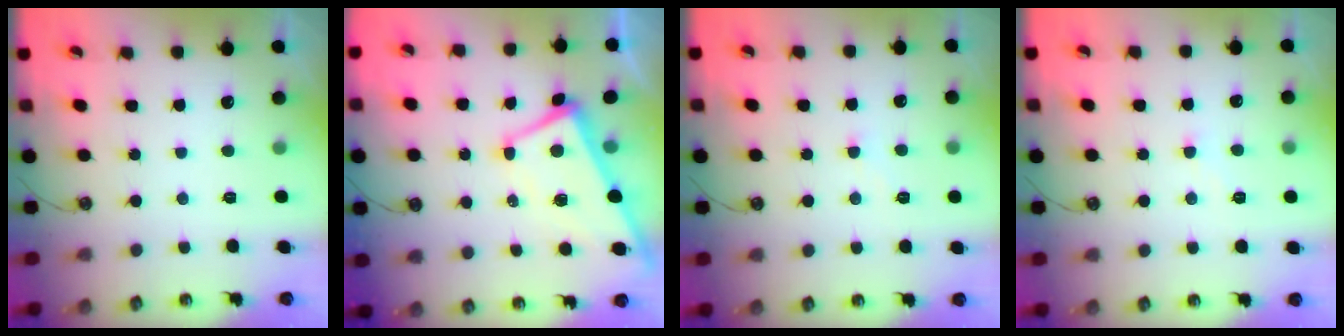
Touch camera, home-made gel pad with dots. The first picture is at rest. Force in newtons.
{"total": 1.0, "press": 0.6, "slide": 0.8}
{"total": 1.1, "press": 1.0, "slide": 0.4}
{"total": 1.1, "press": 1.0, "slide": 0.4}